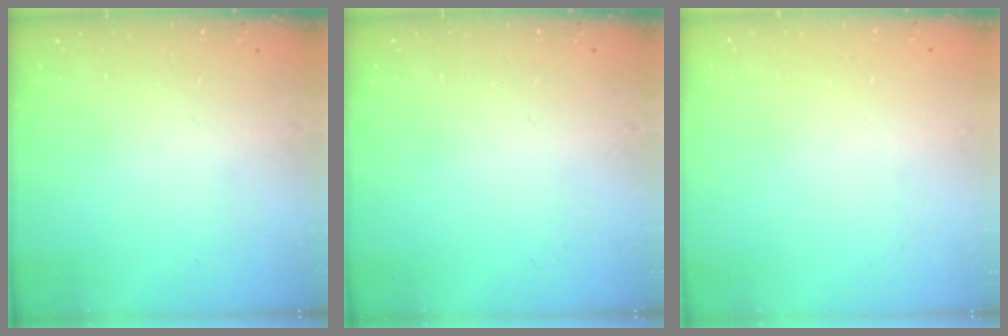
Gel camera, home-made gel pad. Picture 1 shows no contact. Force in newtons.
{"total": 0.0}
{"total": 0.0}